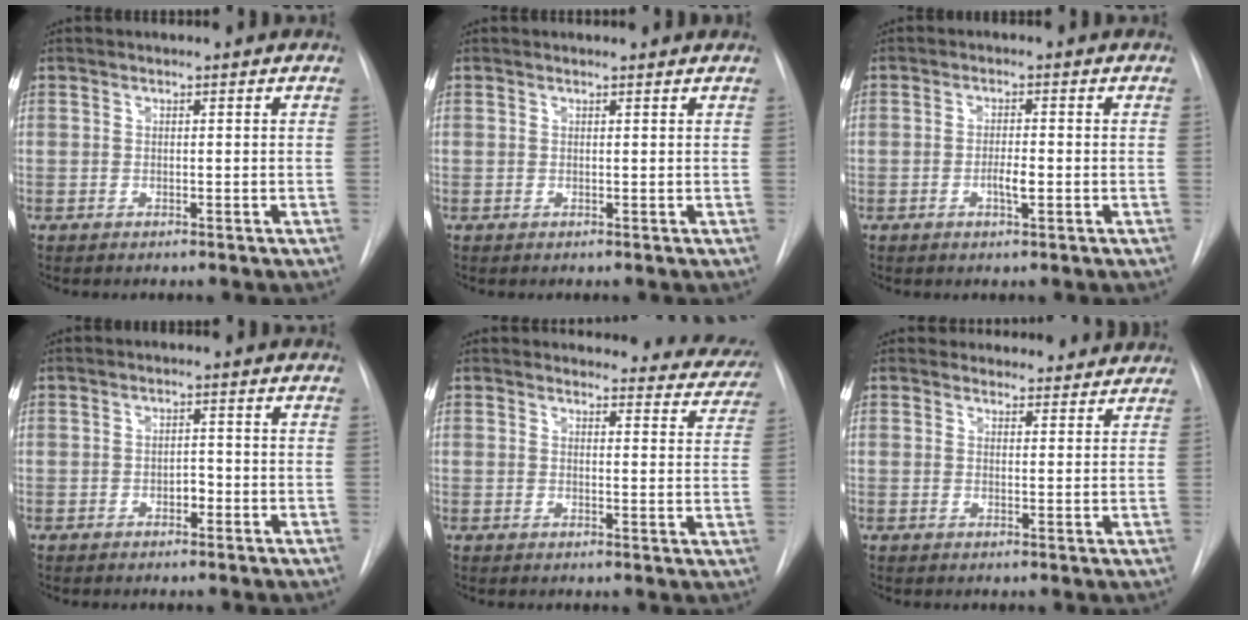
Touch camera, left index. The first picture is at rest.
{"total": 2.2, "force": [2.1, 0.4, 0.2], "torque": [-0.011, 0.011, 0.021]}
{"total": 2.4, "force": [-0.7, 0.5, 2.3], "torque": [-0.041, 0.000, -0.013]}
{"total": 1.7, "force": [-0.7, 1.0, 1.2], "torque": [-0.015, 0.005, -0.012]}
{"total": 13.6, "force": [13.1, 3.5, 0.8], "torque": [0.037, -0.052, 0.114]}
{"total": 7.5, "force": [7.0, 2.7, 0.1], "torque": [0.027, 0.012, 0.067]}